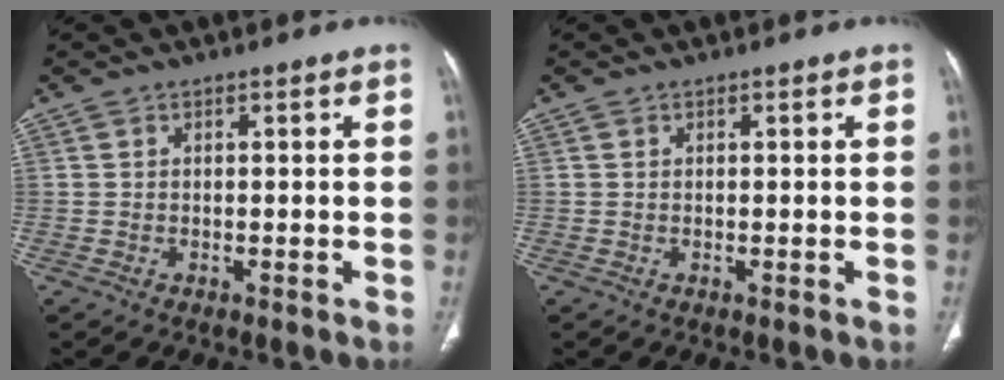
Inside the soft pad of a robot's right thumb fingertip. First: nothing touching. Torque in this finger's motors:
{"motor_torque": [-0.08, -0.09, 0.22, -0.05, -0.01]}